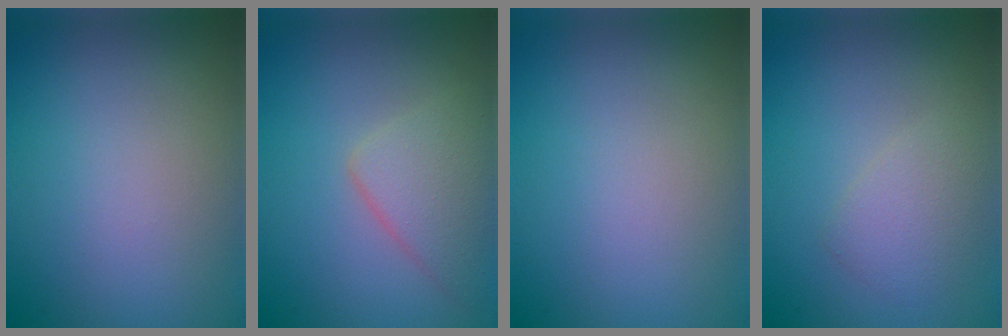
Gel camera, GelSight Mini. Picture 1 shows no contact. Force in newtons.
{"total": 3.6, "press": 3.6, "slide": 0.2}
{"total": 0.0}
{"total": 2.1, "press": 2.1, "slide": 0.1}